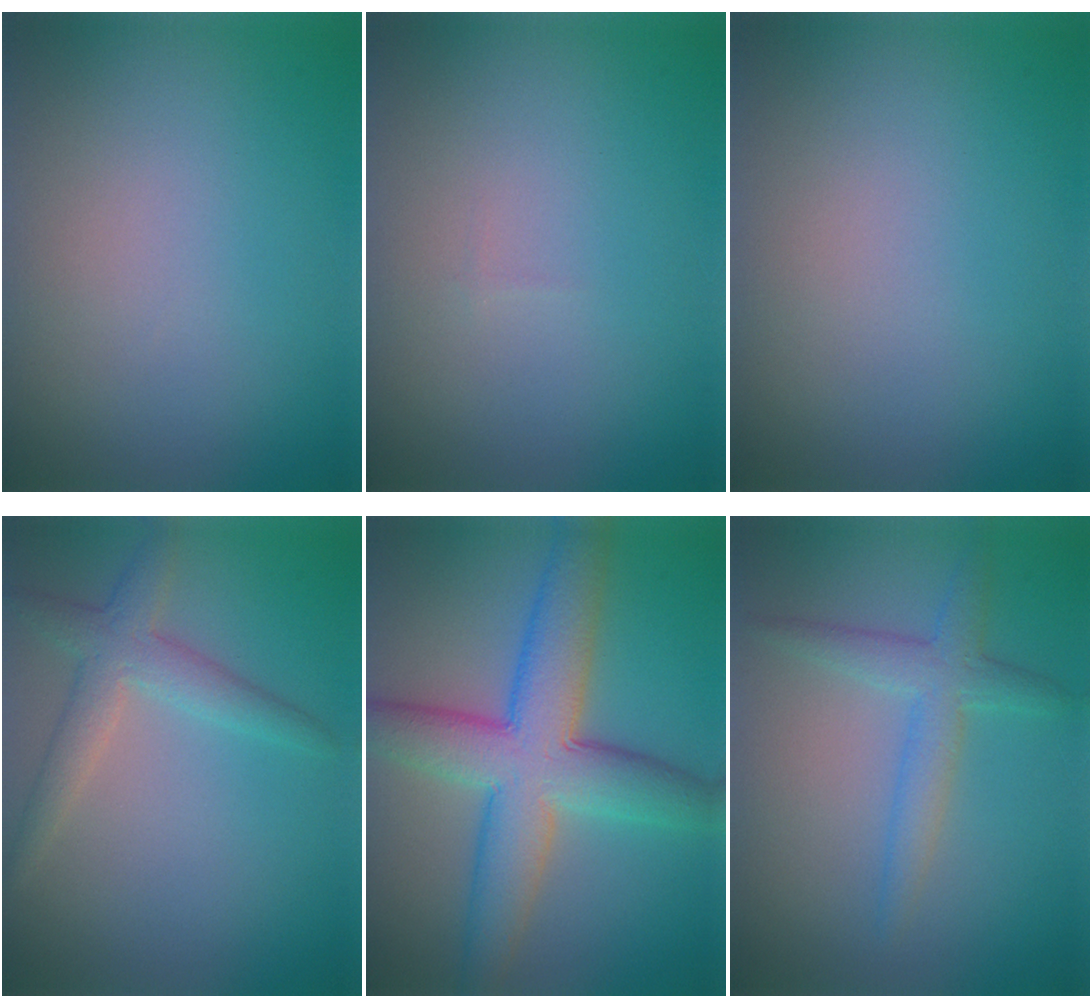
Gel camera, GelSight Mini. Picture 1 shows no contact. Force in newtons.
{"total": 0.0}
{"total": 0.0}
{"total": 3.1, "press": 3.1, "slide": 0.1}
{"total": 8.6, "press": 8.6, "slide": 0.3}
{"total": 3.0, "press": 3.0, "slide": 0.1}